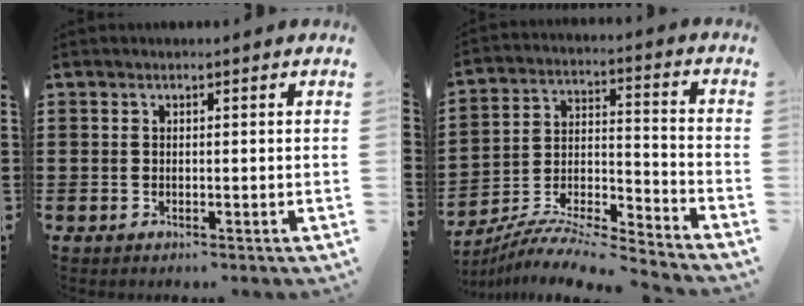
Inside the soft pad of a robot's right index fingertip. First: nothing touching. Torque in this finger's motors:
{"motor_torque": [0.38, 1.08, -0.05, -0.05]}